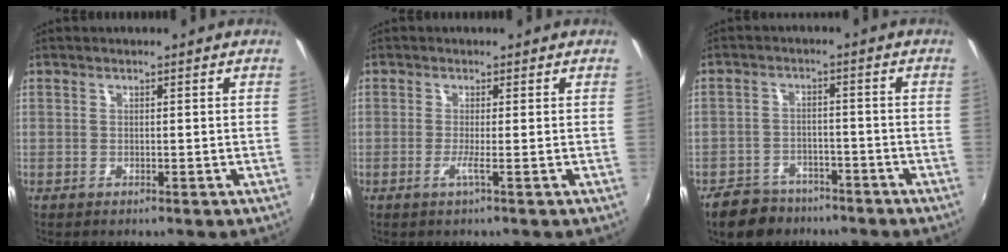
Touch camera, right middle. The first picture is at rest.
{"total": 1.5, "force": [-0.5, -0.6, 1.2], "torque": [-0.024, -0.006, -0.014]}
{"total": 8.9, "force": [-6.6, 5.3, 2.7], "torque": [-0.081, 0.009, -0.101]}